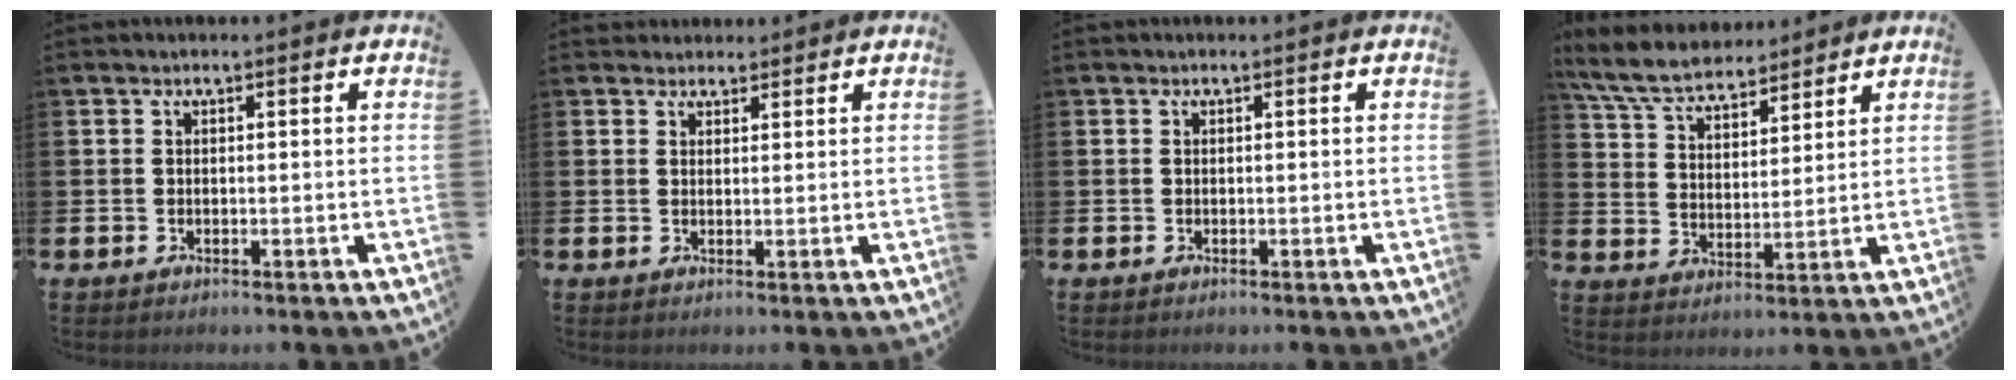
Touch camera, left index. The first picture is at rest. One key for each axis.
{"total": 2.2, "fx": 2.1, "fy": 0.7, "fz": -0.2, "tx": 0.011, "ty": -0.007, "tz": 0.037}
{"total": 0.0}
{"total": 7.6, "fx": 7.1, "fy": 2.0, "fz": 2.0, "tx": -0.071, "ty": -0.028, "tz": 0.131}